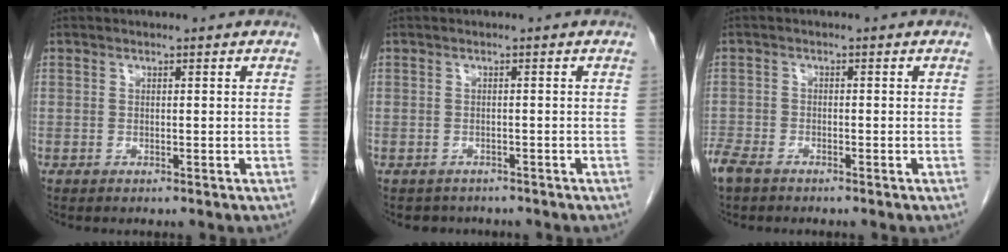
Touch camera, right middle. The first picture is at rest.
{"total": 2.6, "force": [-2.2, 1.3, -0.1], "torque": [-0.005, 0.002, -0.030]}
{"total": 4.0, "force": [-3.2, 1.5, 1.8], "torque": [-0.040, -0.006, -0.060]}